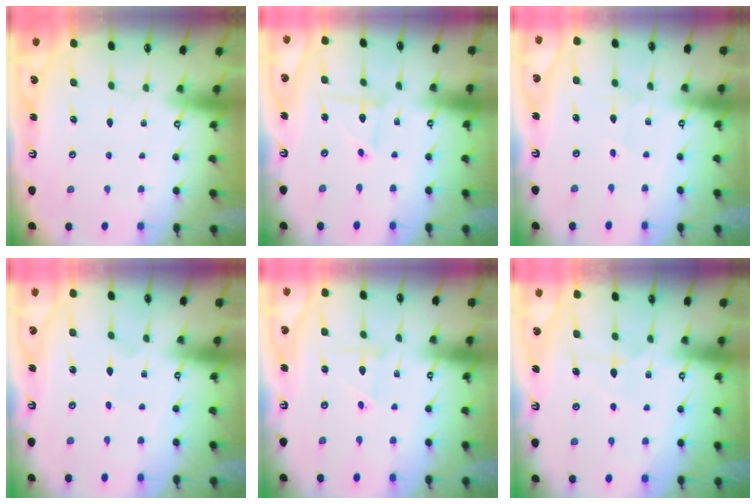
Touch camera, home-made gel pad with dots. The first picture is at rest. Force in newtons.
{"total": 2.4, "press": 2.4, "slide": 0.3}
{"total": 2.0, "press": 1.8, "slide": 0.9}
{"total": 0.6, "press": 0.6, "slide": 0.0}
{"total": 2.4, "press": 2.4, "slide": 0.2}
{"total": 5.9, "press": 5.9, "slide": 0.3}